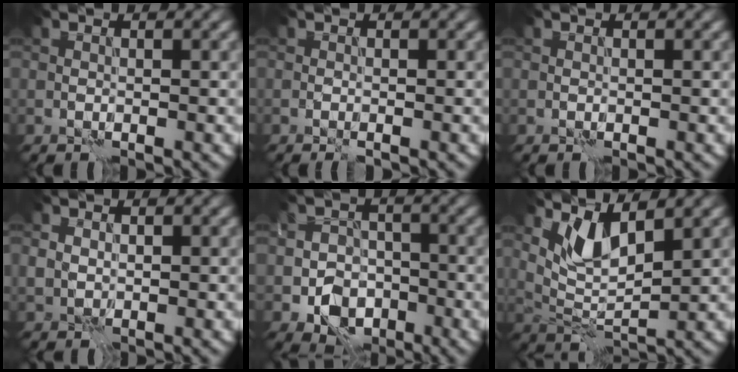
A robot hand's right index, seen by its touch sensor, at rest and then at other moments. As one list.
[{"total": 0.7, "force": [-0.6, 0.1, 0.5], "torque": [-0.012, 0.000, -0.011]}, {"total": 0.0}, {"total": 0.9, "force": [0.3, 0.8, 0.3], "torque": [-0.006, -0.001, 0.007]}, {"total": 5.2, "force": [-2.6, 3.9, 2.3], "torque": [-0.022, 0.000, -0.048]}, {"total": 3.9, "force": [2.5, 1.2, 2.7], "torque": [-0.065, -0.012, 0.054]}]